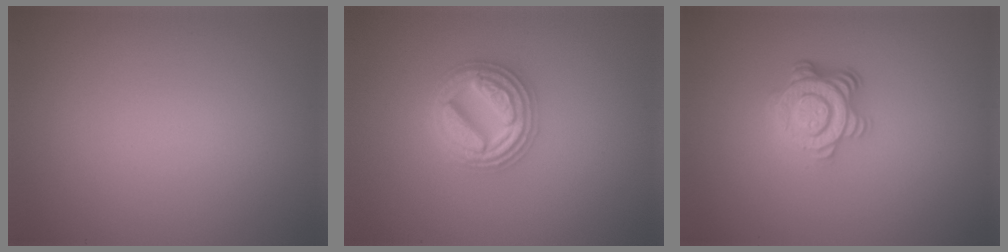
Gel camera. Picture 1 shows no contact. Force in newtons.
{"total": 4.9, "press": 4.9, "slide": 0.6}
{"total": 4.6, "press": 3.3, "slide": 3.1}